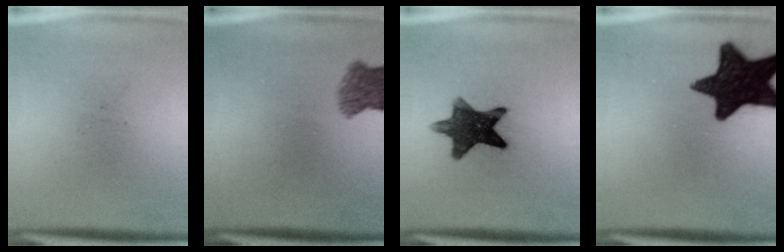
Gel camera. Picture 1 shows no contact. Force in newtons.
{"total": 4.9}
{"total": 12.2}
{"total": 16.7}